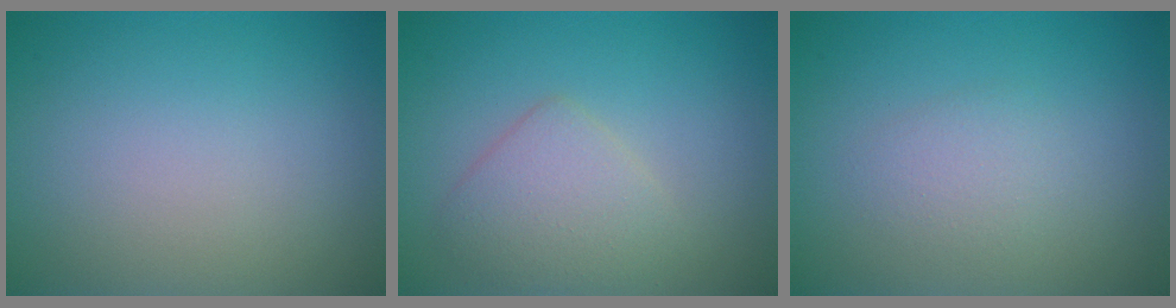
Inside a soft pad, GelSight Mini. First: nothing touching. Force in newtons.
{"total": 3.0, "press": 3.0, "slide": 0.1}
{"total": 1.6, "press": 1.6, "slide": 0.1}